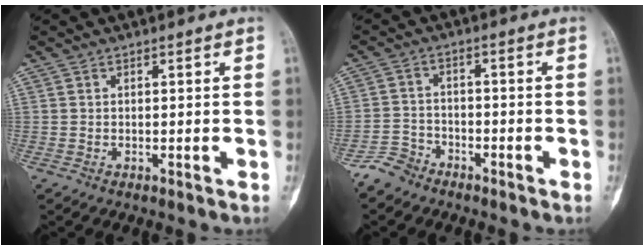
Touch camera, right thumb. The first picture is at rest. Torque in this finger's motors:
{"motor_torque": [0.63, -0.77, 0.23, -0.17, -0.01]}